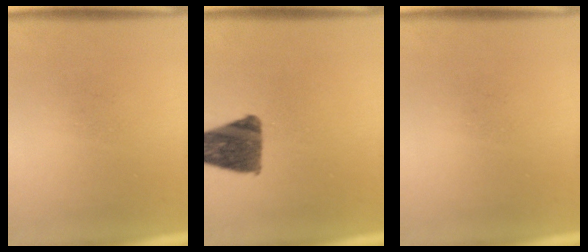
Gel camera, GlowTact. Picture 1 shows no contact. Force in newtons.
{"total": 10.8}
{"total": 0.0}